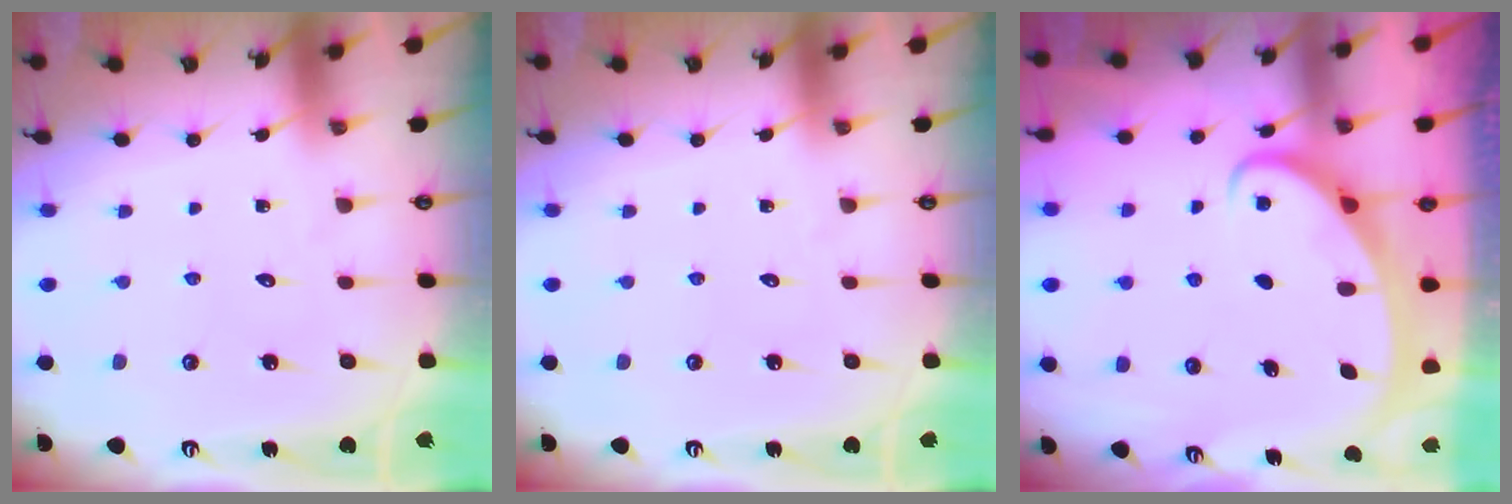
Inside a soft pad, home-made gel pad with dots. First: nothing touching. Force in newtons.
{"total": 0.0}
{"total": 2.5, "press": 2.5, "slide": 0.3}